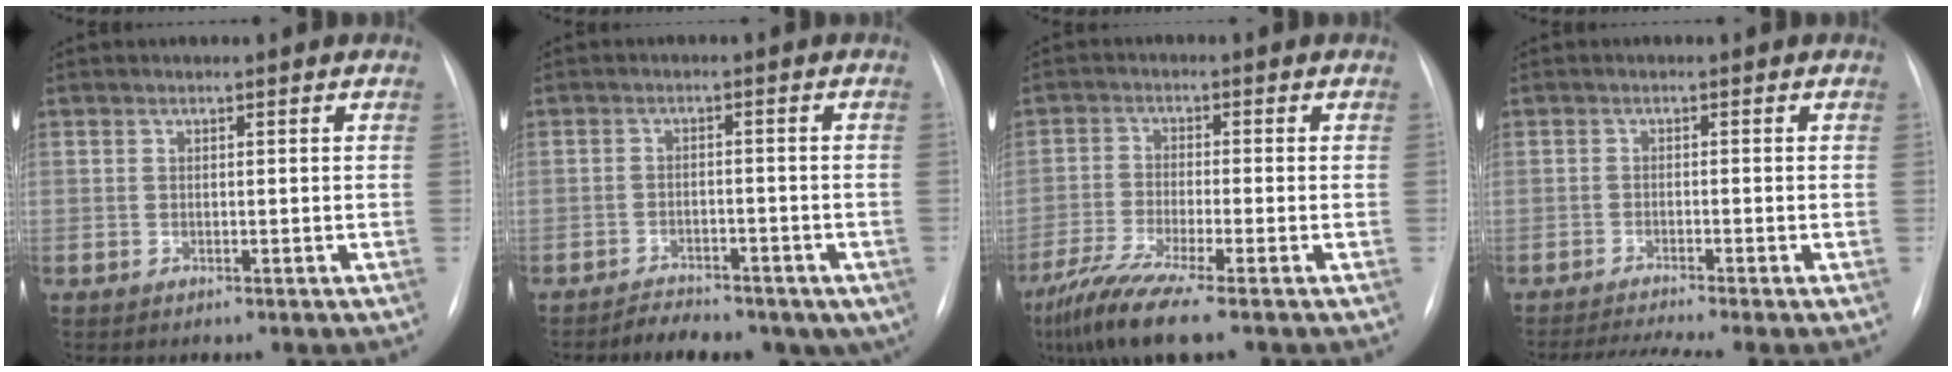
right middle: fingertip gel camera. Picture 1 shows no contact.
{"total": 10.5, "force": [-7.3, 5.4, 5.3], "torque": [-0.073, 0.007, -0.101]}
{"total": 8.8, "force": [-6.4, -0.5, 6.0], "torque": [-0.116, -0.029, -0.117]}
{"total": 5.6, "force": [-4.7, -1.2, 2.8], "torque": [-0.047, -0.015, -0.077]}